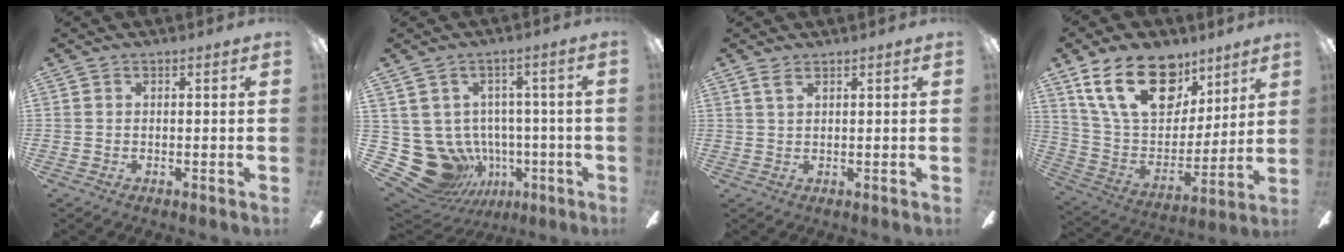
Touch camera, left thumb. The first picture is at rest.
{"total": 14.6, "force": [-4.2, 12.2, 6.8], "torque": [-0.176, 0.008, -0.049]}
{"total": 1.8, "force": [1.2, 0.8, 1.1], "torque": [-0.025, 0.001, 0.023]}
{"total": 23.7, "force": [13.1, 13.9, 14.0], "torque": [-0.248, -0.061, 0.238]}